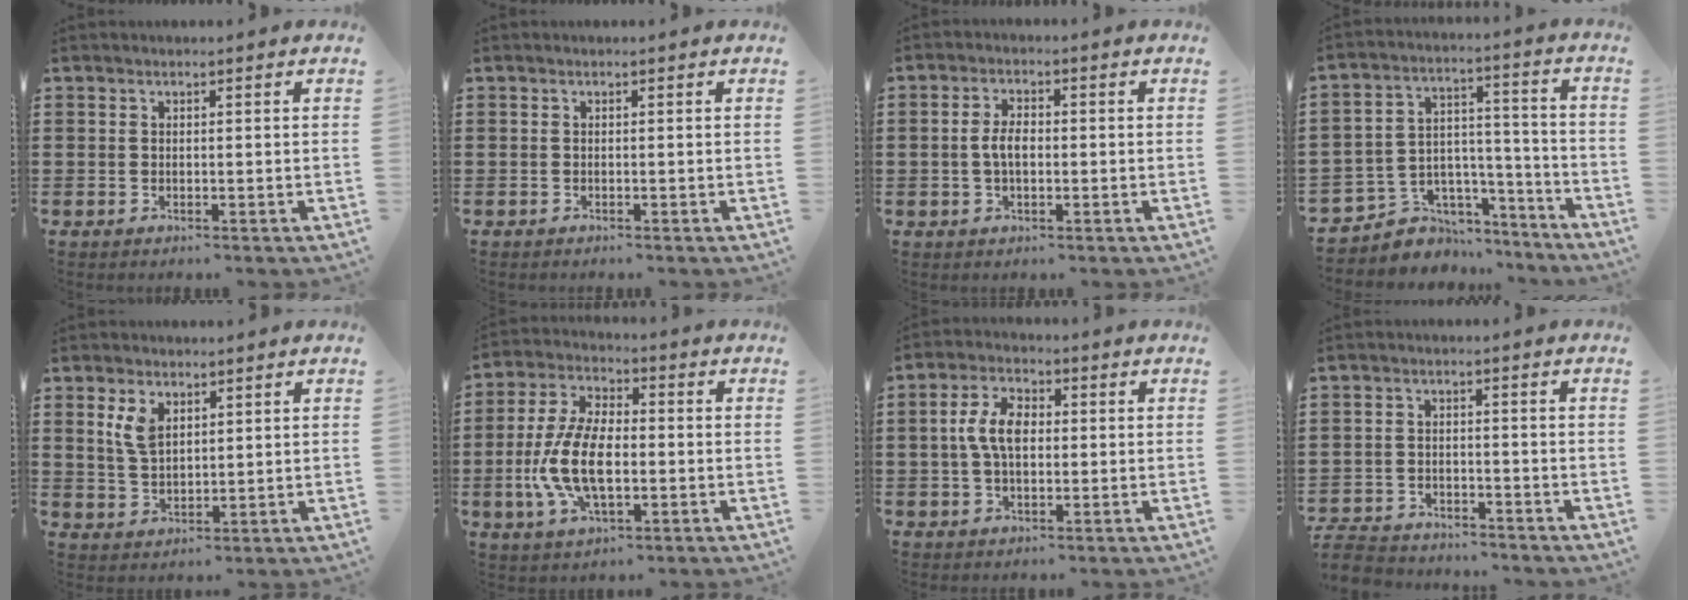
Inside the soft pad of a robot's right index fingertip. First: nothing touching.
{"total": 0.0}
{"total": 3.7, "force": [-0.3, 1.9, 3.1], "torque": [-0.075, 0.001, -0.011]}
{"total": 5.7, "force": [-4.1, 4.0, 0.2], "torque": [-0.024, 0.004, -0.078]}
{"total": 4.5, "force": [2.1, 2.6, 3.0], "torque": [-0.070, 0.008, 0.038]}
{"total": 10.6, "force": [-2.0, 5.3, 8.9], "torque": [-0.215, -0.007, -0.044]}
{"total": 6.2, "force": [0.3, 3.6, 5.1], "torque": [-0.118, 0.011, -0.002]}
{"total": 4.4, "force": [-4.3, 0.5, 0.2], "torque": [-0.019, -0.002, -0.095]}